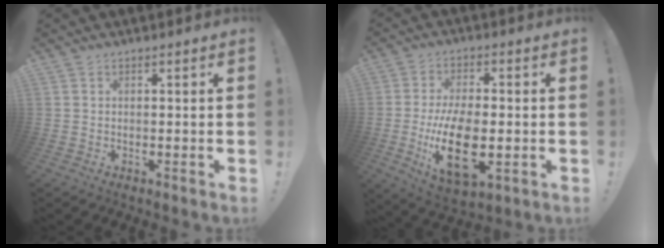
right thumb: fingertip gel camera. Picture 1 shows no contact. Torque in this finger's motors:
{"motor_torque": [2.82, 2.19, 2.02, -0.75, 0.46]}